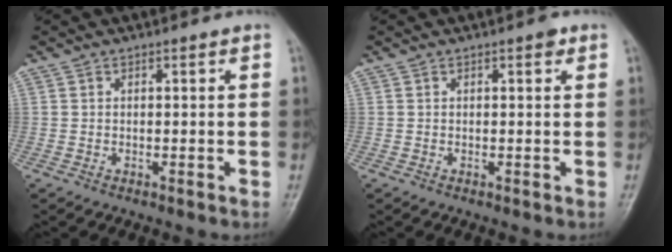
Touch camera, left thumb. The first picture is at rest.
{"total": 1.2, "force": [0.6, 0.5, 0.8], "torque": [-0.008, 0.000, 0.005]}